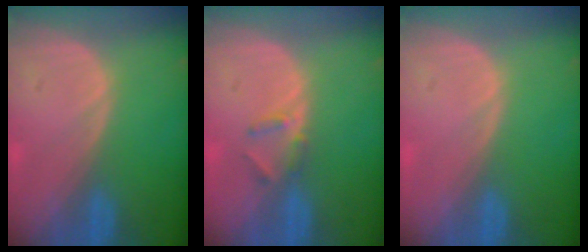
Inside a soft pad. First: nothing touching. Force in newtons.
{"total": 2.3, "press": 2.1, "slide": 0.9}
{"total": 0.0}